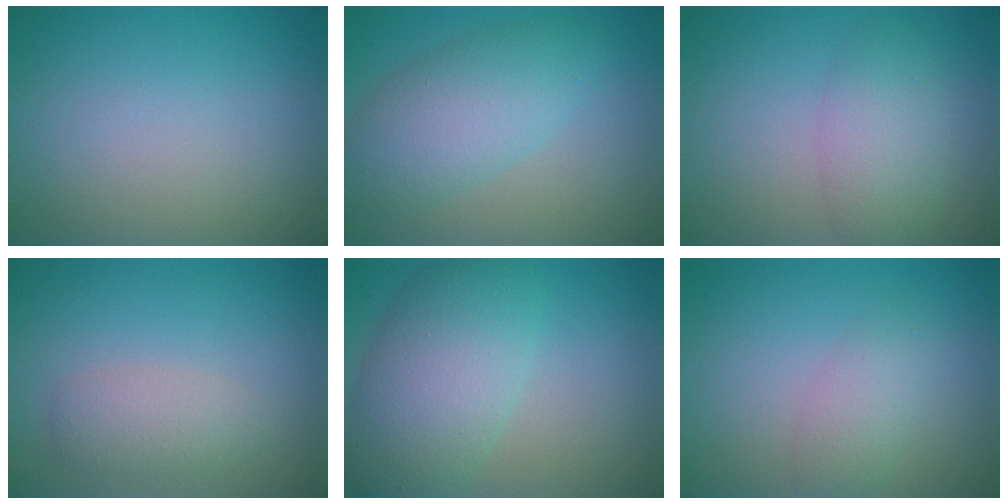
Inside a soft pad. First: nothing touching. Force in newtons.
{"total": 5.5, "press": 5.5, "slide": 0.2}
{"total": 2.4, "press": 2.4, "slide": 0.2}
{"total": 2.3, "press": 2.3, "slide": 0.1}
{"total": 7.4, "press": 7.4, "slide": 0.3}
{"total": 2.2, "press": 2.2, "slide": 0.2}